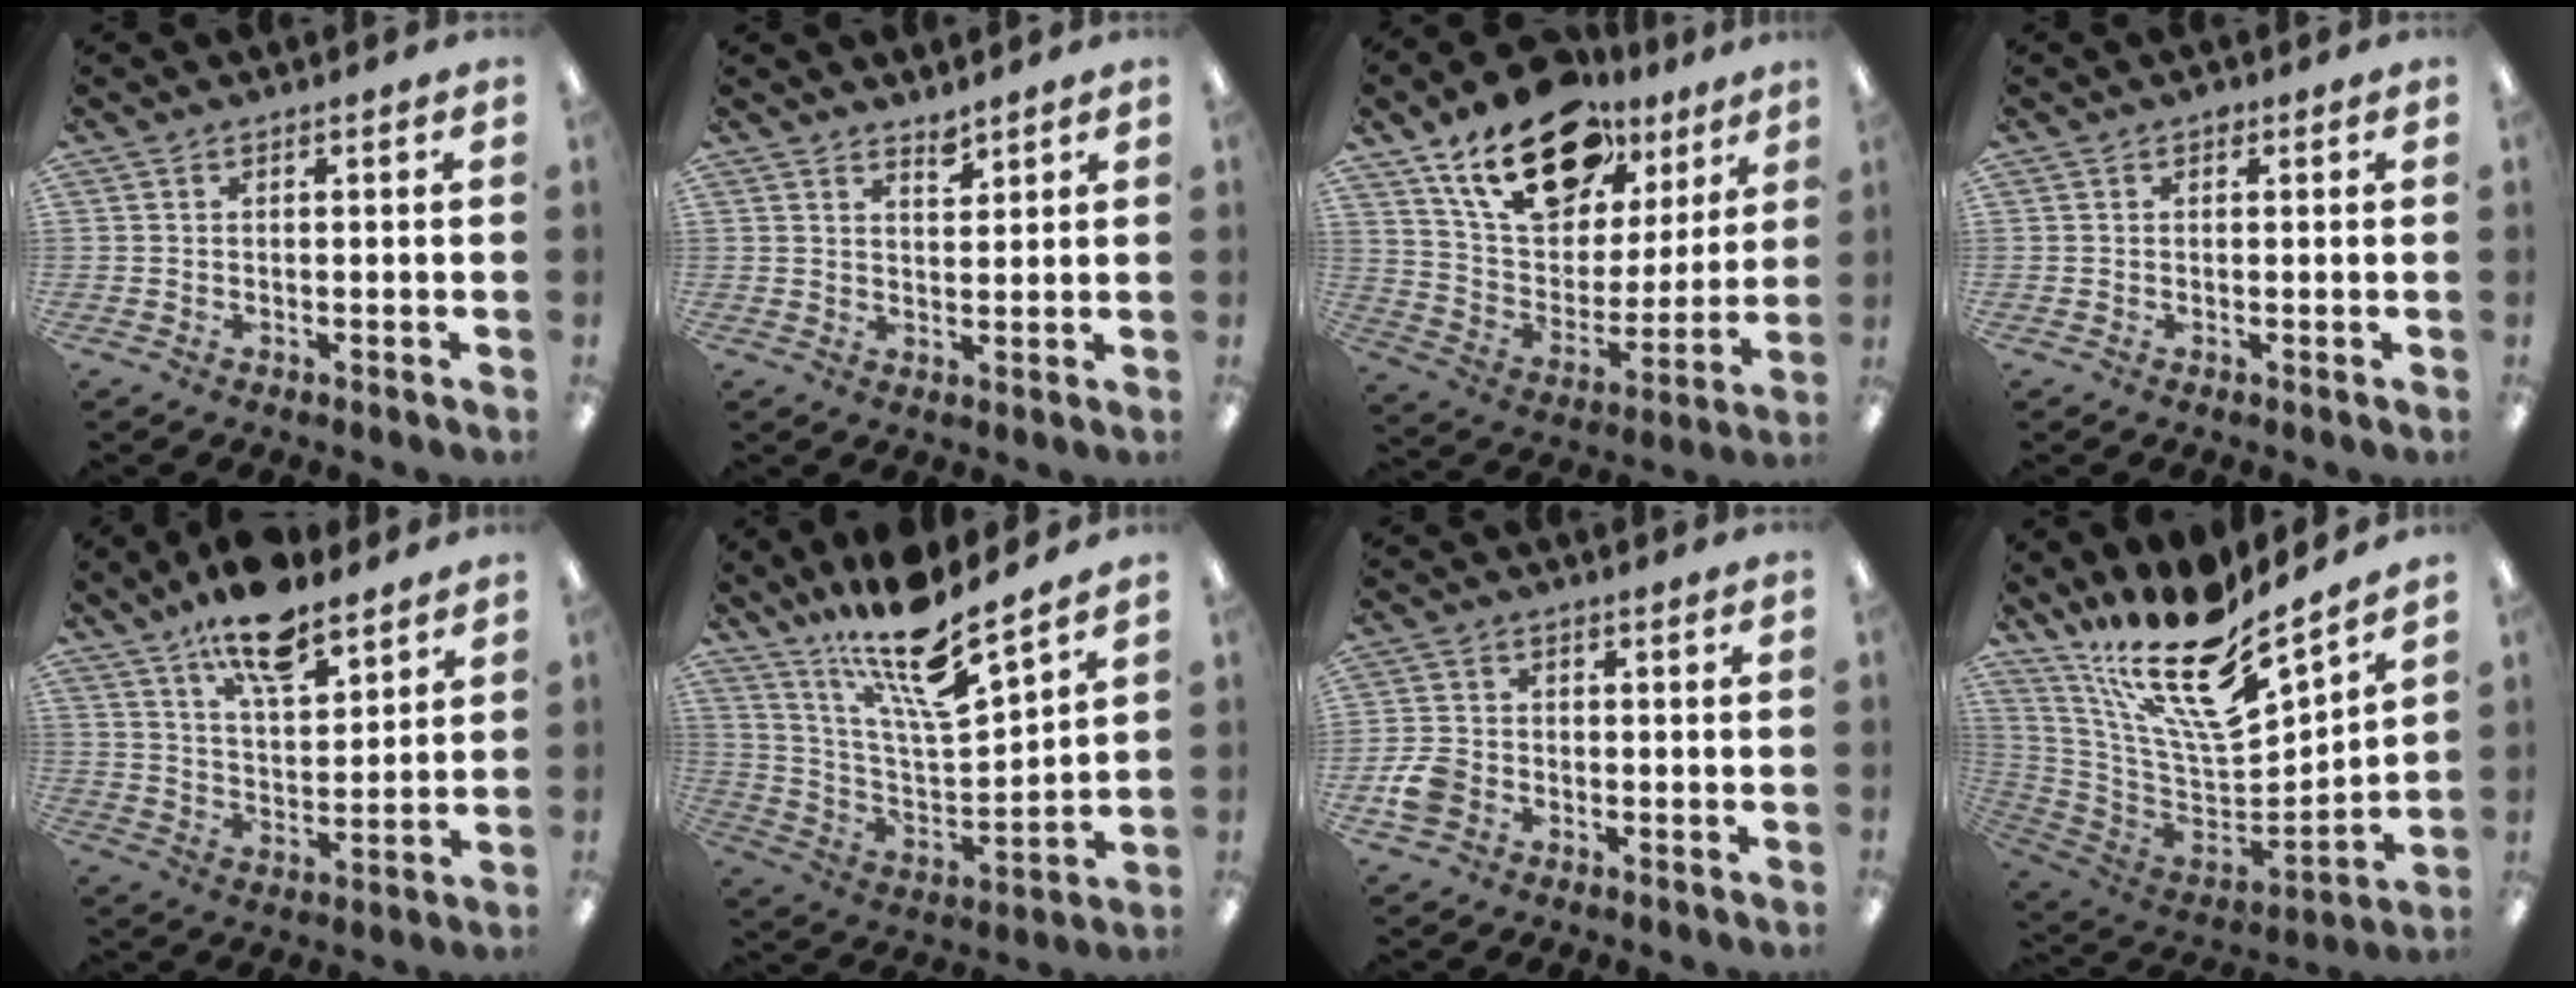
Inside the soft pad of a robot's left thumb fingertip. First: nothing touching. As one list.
[{"total": 3.0, "force": [2.8, 0.8, 0.8], "torque": [-0.002, -0.021, 0.048]}, {"total": 21.1, "force": [14.1, 11.7, 10.6], "torque": [-0.178, -0.072, 0.250]}, {"total": 0.8, "force": [0.5, 0.5, 0.4], "torque": [0.000, 0.000, 0.006]}, {"total": 13.5, "force": [10.3, 4.8, 7.2], "torque": [-0.117, -0.054, 0.180]}, {"total": 17.0, "force": [13.7, 3.1, 9.6], "torque": [-0.186, -0.093, 0.231]}, {"total": 6.0, "force": [-2.4, 4.5, 3.1], "torque": [-0.065, 0.015, -0.044]}, {"total": 20.9, "force": [14.4, 6.5, 13.8], "torque": [-0.231, -0.113, 0.248]}]